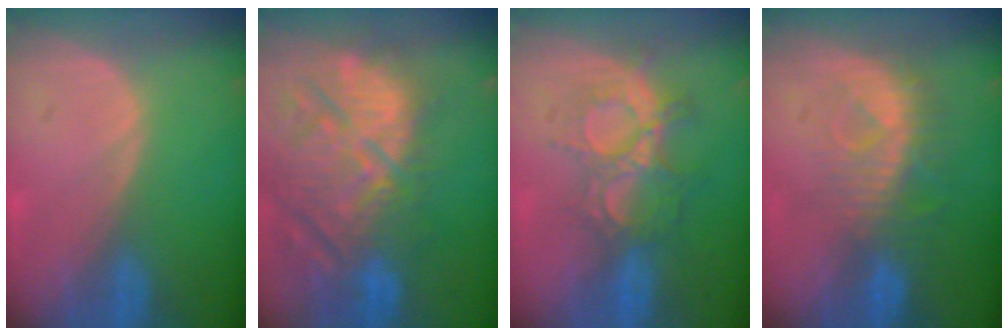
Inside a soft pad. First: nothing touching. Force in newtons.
{"total": 14.9, "press": 12.9, "slide": 7.4}
{"total": 9.0, "press": 8.0, "slide": 4.0}
{"total": 8.2, "press": 7.4, "slide": 3.5}